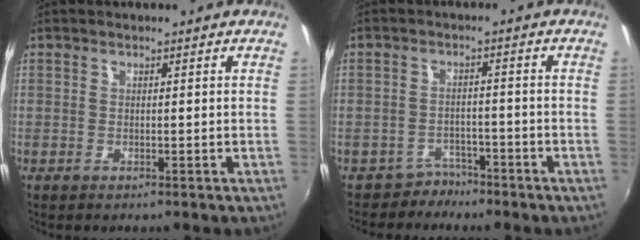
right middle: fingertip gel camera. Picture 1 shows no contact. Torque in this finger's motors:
{"motor_torque": [-0.08, -0.09, -0.06, -0.01]}